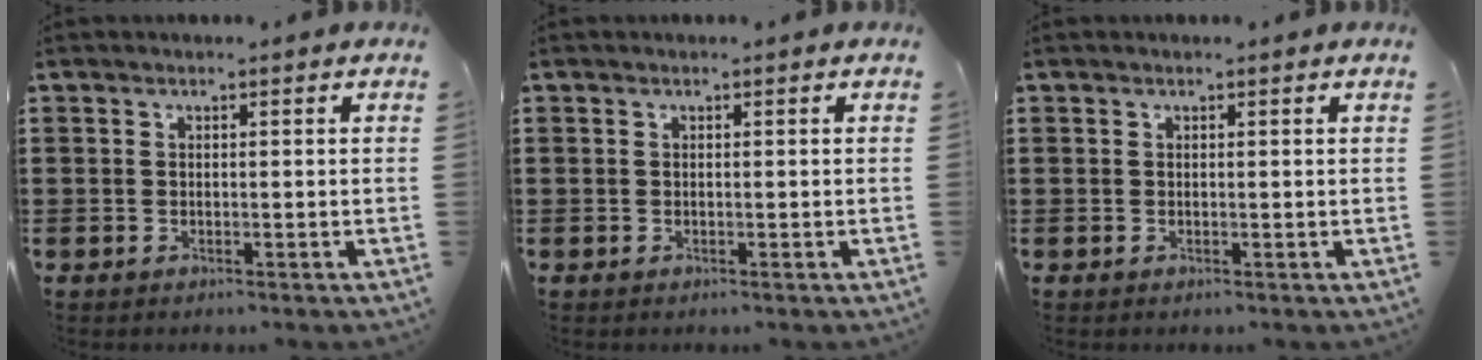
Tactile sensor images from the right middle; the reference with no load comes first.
{"total": 0.0}
{"total": 0.0}